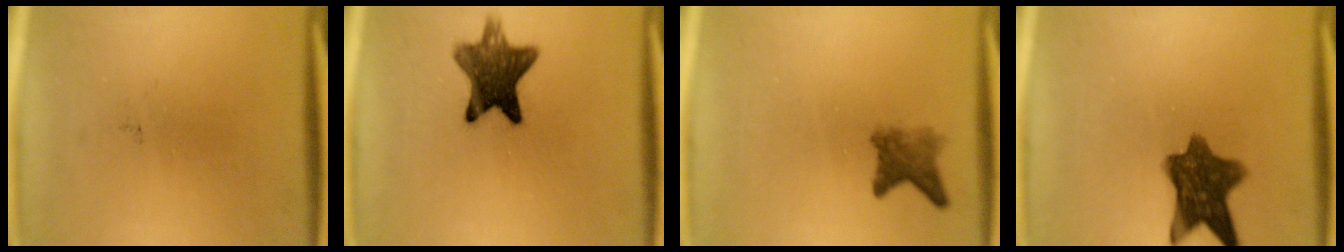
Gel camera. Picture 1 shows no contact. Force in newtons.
{"total": 10.6}
{"total": 3.2}
{"total": 9.5}